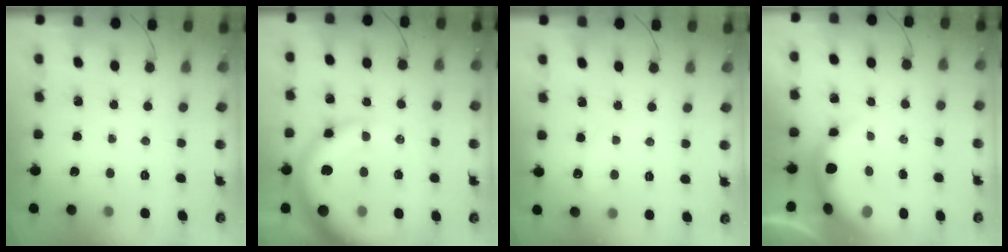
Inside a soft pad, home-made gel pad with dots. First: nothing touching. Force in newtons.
{"total": 15.8, "press": 15.4, "slide": 3.5}
{"total": 5.4, "press": 5.2, "slide": 1.5}
{"total": 7.7, "press": 7.5, "slide": 1.6}